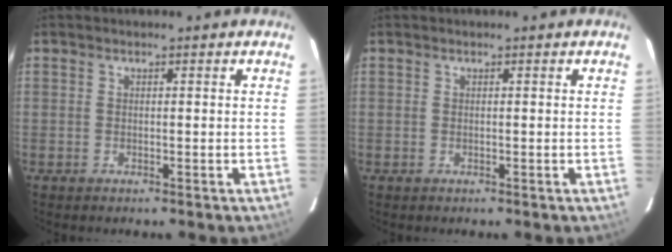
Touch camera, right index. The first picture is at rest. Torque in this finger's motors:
{"motor_torque": [0.02, 0.06, 0.00, 0.00]}